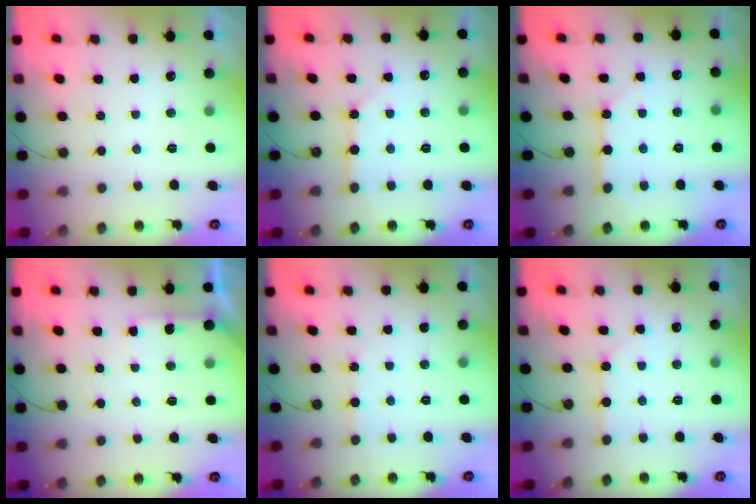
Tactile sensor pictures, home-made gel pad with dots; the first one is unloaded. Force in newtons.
{"total": 2.9, "press": 2.8, "slide": 0.4}
{"total": 3.0, "press": 3.0, "slide": 0.2}
{"total": 4.5, "press": 4.4, "slide": 0.6}
{"total": 3.2, "press": 3.2, "slide": 0.5}
{"total": 3.9, "press": 3.9, "slide": 0.5}